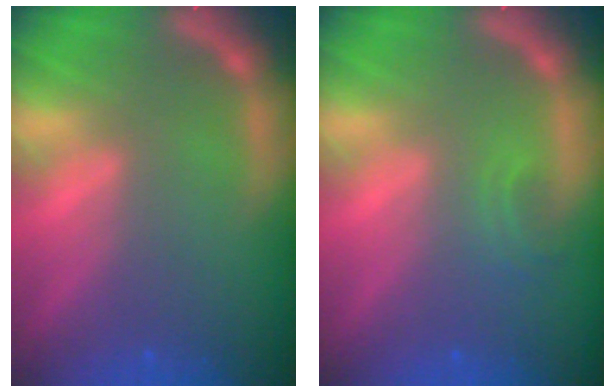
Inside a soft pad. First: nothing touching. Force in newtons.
{"total": 1.4}